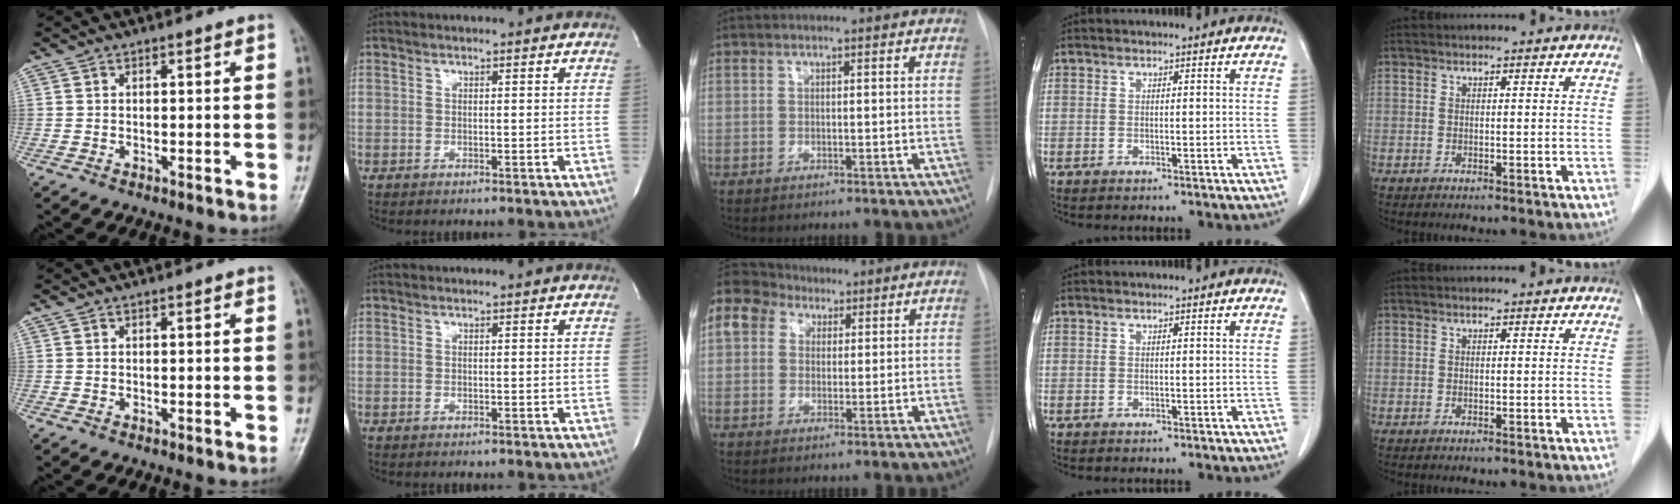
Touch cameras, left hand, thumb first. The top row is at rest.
{"middle": {"total": 18.2, "force": [8.7, 14.4, 6.9], "torque": [-0.234, 0.096, 0.172]}}